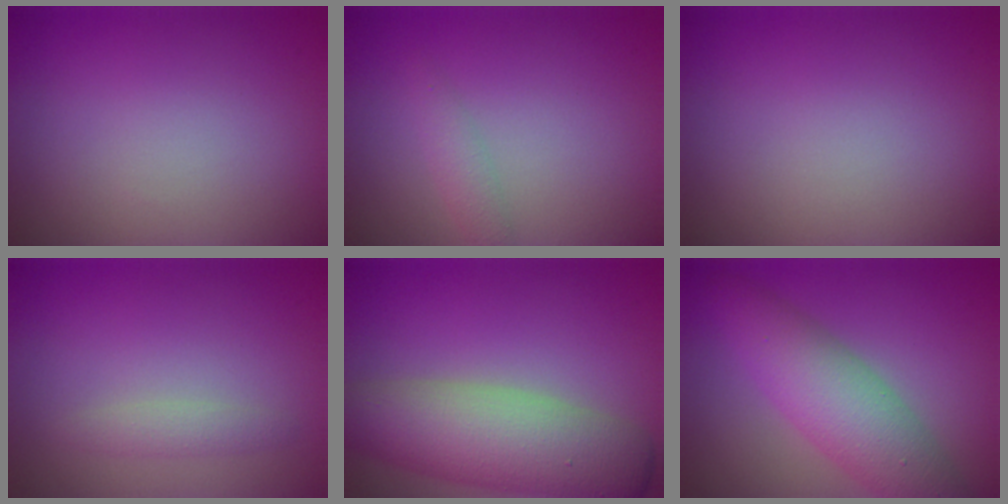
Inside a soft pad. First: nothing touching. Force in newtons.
{"total": 1.4, "press": 1.4, "slide": 0.1}
{"total": 0.0}
{"total": 1.3, "press": 1.3, "slide": 0.0}
{"total": 8.0, "press": 8.0, "slide": 0.5}
{"total": 6.5, "press": 6.5, "slide": 0.2}